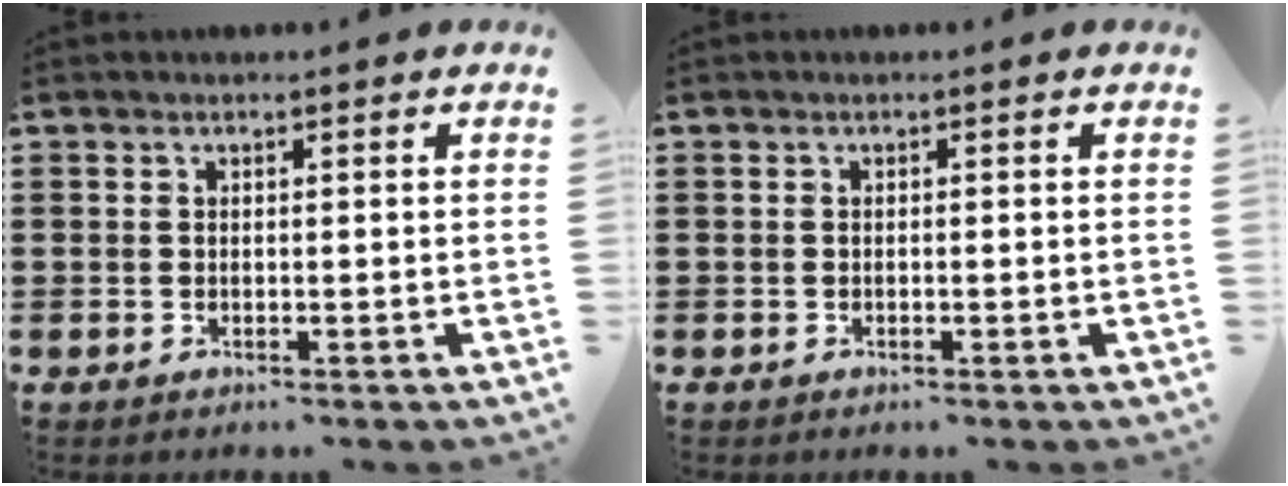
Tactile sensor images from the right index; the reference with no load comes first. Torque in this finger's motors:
{"motor_torque": [0.90, 0.78, 0.00, 0.01]}